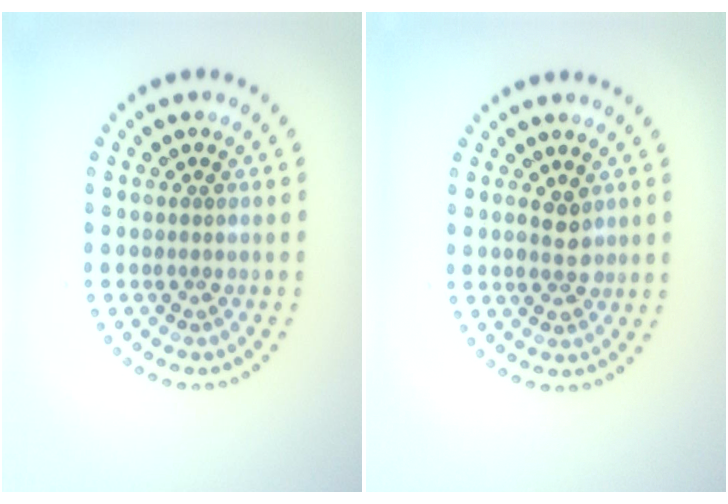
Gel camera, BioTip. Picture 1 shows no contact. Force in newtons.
{"total": 2.0, "press": 2.0, "slide": 0.2}